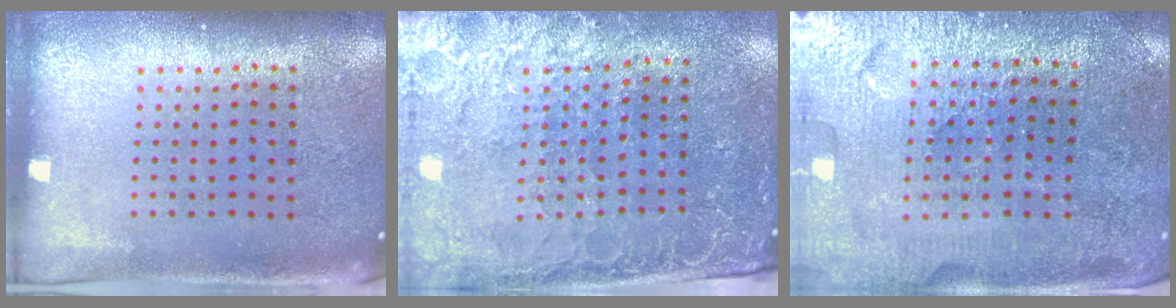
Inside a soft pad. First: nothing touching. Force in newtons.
{"total": 2.9, "press": 2.8, "slide": 0.8}
{"total": 3.2, "press": 3.2, "slide": 0.1}